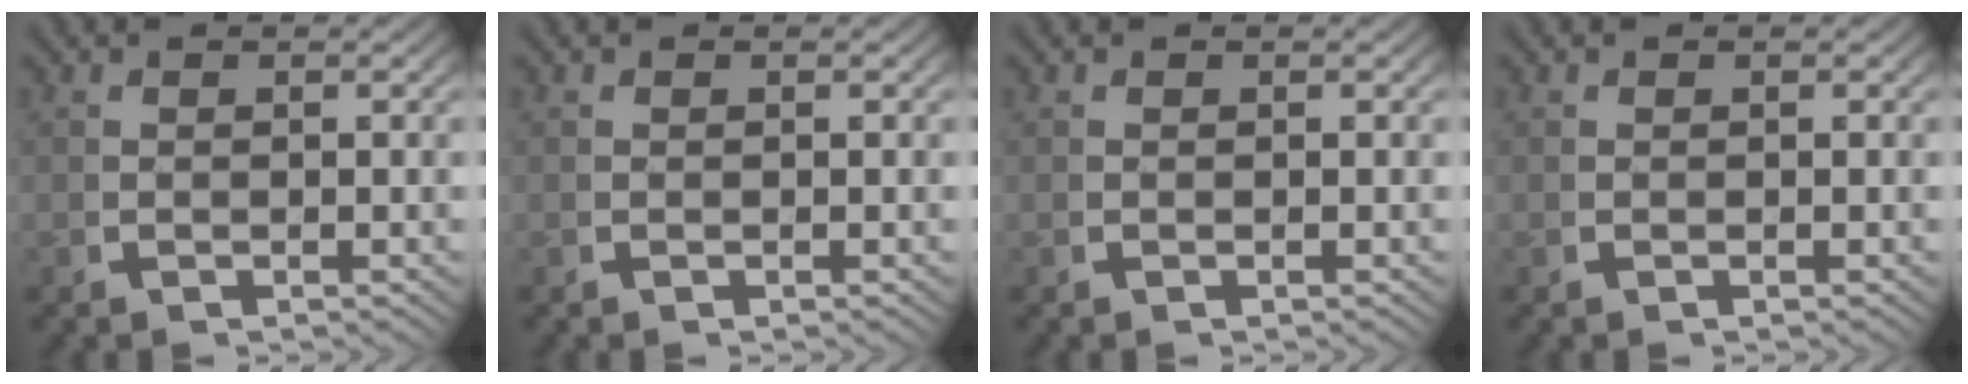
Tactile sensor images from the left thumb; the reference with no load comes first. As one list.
[{"total": 0.0}, {"total": 0.0}, {"total": 0.0}]